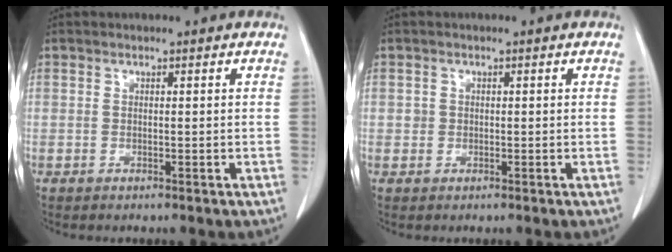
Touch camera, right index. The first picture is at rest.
{"total": 0.9, "force": [0.1, 0.9, 0.1], "torque": [0.005, 0.006, 0.002]}